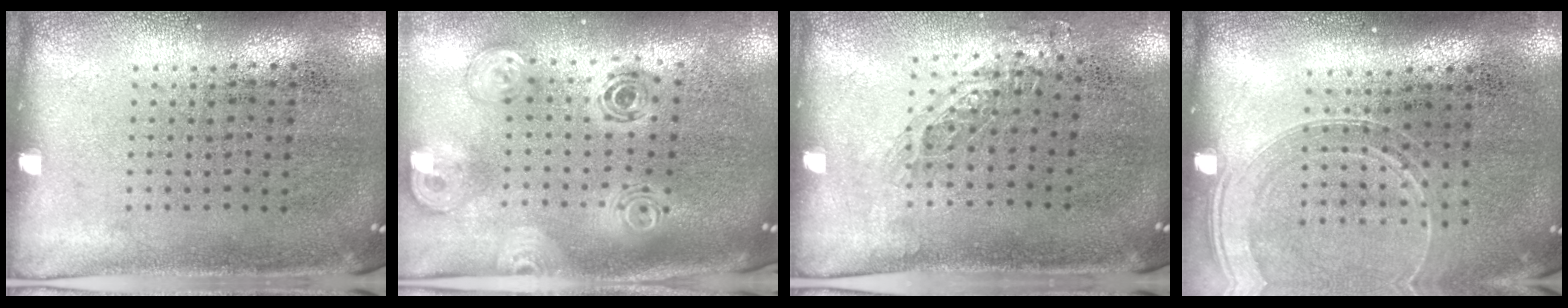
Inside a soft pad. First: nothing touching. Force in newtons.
{"total": 1.7, "press": 1.5, "slide": 0.8}
{"total": 0.7, "press": 0.7, "slide": 0.1}
{"total": 1.4, "press": 1.3, "slide": 0.5}